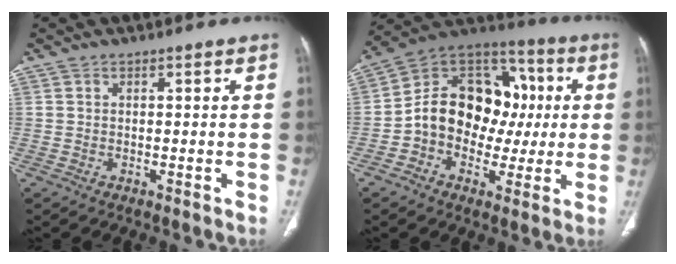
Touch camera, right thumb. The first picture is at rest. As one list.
[{"total": 18.3, "force": [-0.3, 14.4, 11.3], "torque": [-0.134, 0.047, -0.010]}]